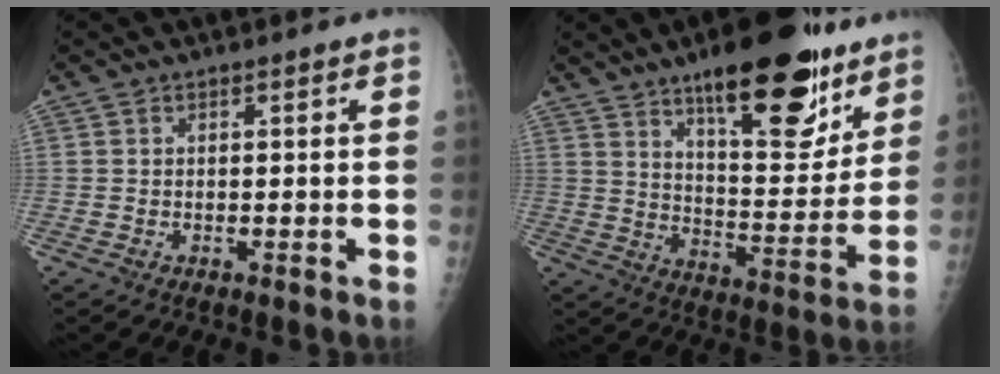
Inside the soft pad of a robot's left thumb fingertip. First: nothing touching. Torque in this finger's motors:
{"motor_torque": [2.61, 1.28, 1.69, -1.08, 0.39]}